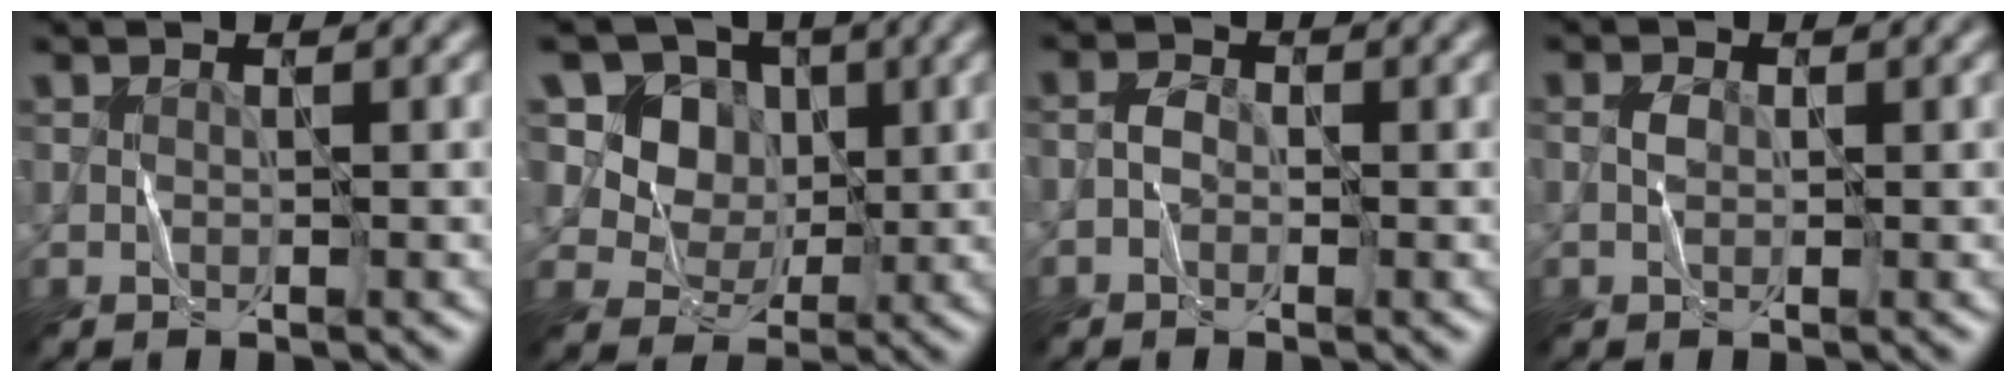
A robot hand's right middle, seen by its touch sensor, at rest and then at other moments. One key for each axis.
{"total": 9.7, "fx": 3.8, "fy": 8.0, "fz": 3.9, "tx": -0.091, "ty": 0.007, "tz": 0.067}
{"total": 1.4, "fx": -0.7, "fy": 0.9, "fz": 0.8, "tx": -0.014, "ty": 0.006, "tz": -0.017}
{"total": 1.1, "fx": 0.0, "fy": 0.8, "fz": 0.7, "tx": -0.016, "ty": 0.003, "tz": -0.002}